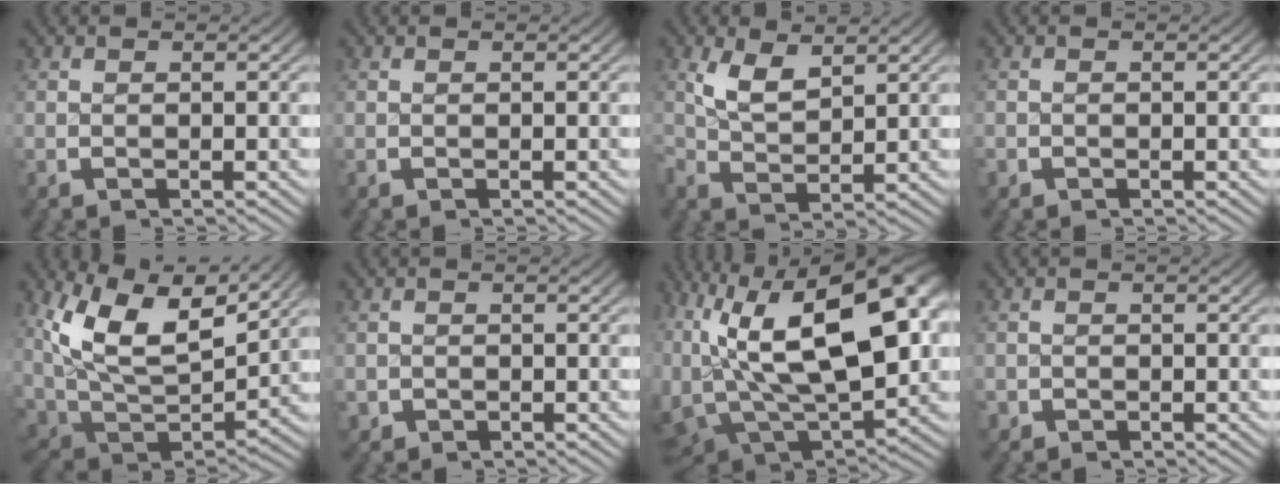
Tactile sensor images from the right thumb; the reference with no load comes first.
{"total": 0.0}
{"total": 3.4, "force": [1.9, 1.6, 2.3], "torque": [-0.050, -0.004, 0.043]}
{"total": 0.7, "force": [-0.3, 0.5, -0.5], "torque": [0.010, -0.005, -0.004]}
{"total": 10.5, "force": [3.2, 5.8, 8.1], "torque": [-0.170, -0.018, 0.058]}
{"total": 1.3, "force": [-0.5, 1.1, -0.5], "torque": [0.006, -0.012, -0.001]}
{"total": 19.9, "force": [1.6, 12.5, 15.4], "torque": [-0.290, -0.043, 0.038]}
{"total": 1.1, "force": [-0.5, 0.7, -0.7], "torque": [0.012, -0.008, -0.005]}